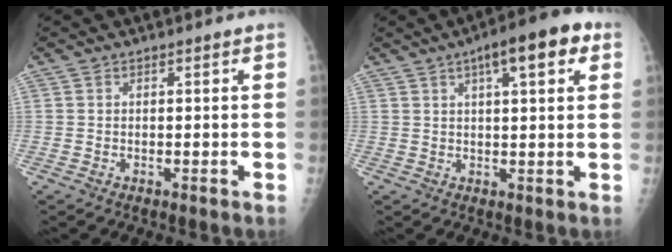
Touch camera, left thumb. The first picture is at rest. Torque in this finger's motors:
{"motor_torque": [1.43, 1.02, 0.86, -0.27, 0.16]}